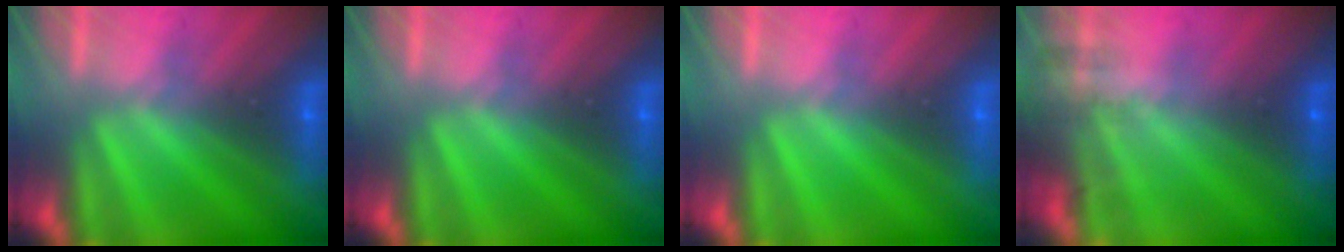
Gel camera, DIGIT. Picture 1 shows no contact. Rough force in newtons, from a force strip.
{"total": 0.0}
{"total": 0.0}
{"total": 7.1}